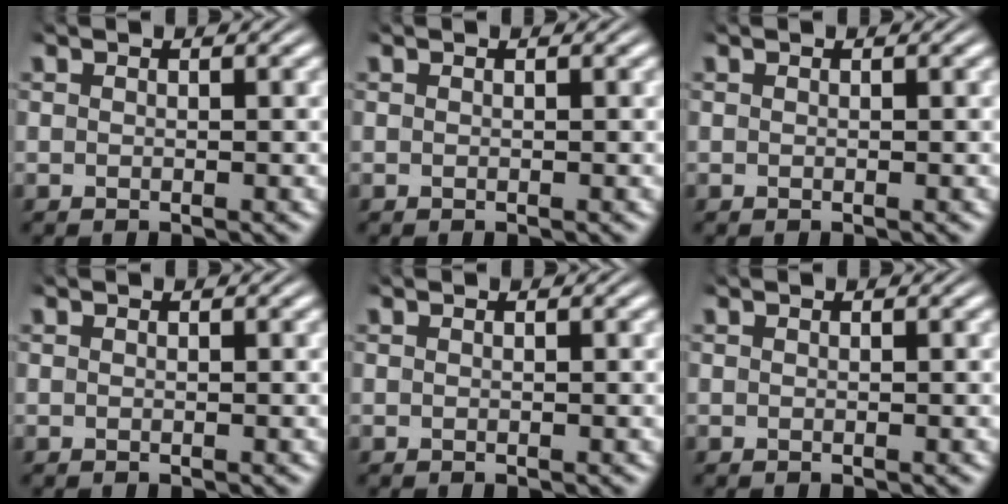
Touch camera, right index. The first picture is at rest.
{"total": 0.0}
{"total": 0.0}
{"total": 0.0}
{"total": 0.0}
{"total": 0.0}